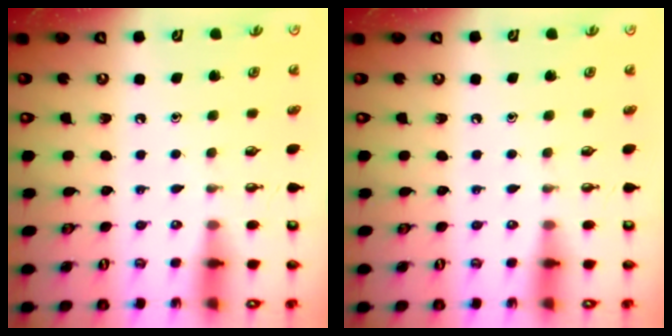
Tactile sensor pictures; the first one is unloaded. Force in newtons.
{"total": 0.0}